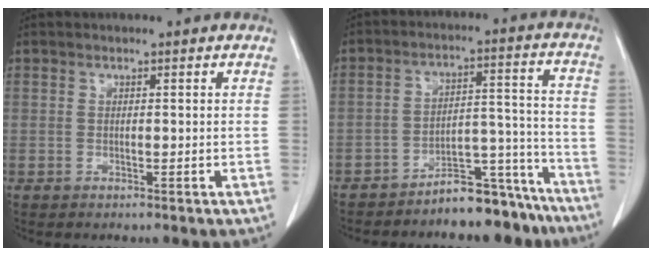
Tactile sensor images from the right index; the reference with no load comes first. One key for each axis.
{"total": 10.8, "fx": -9.8, "fy": 3.5, "fz": 2.9, "tx": -0.012, "ty": 0.074, "tz": -0.151}